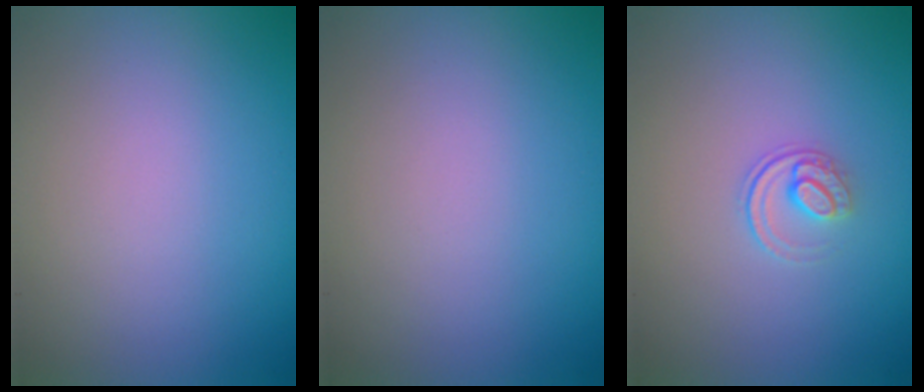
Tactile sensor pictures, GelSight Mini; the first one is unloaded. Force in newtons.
{"total": 0.0}
{"total": 1.5, "press": 1.1, "slide": 1.1}